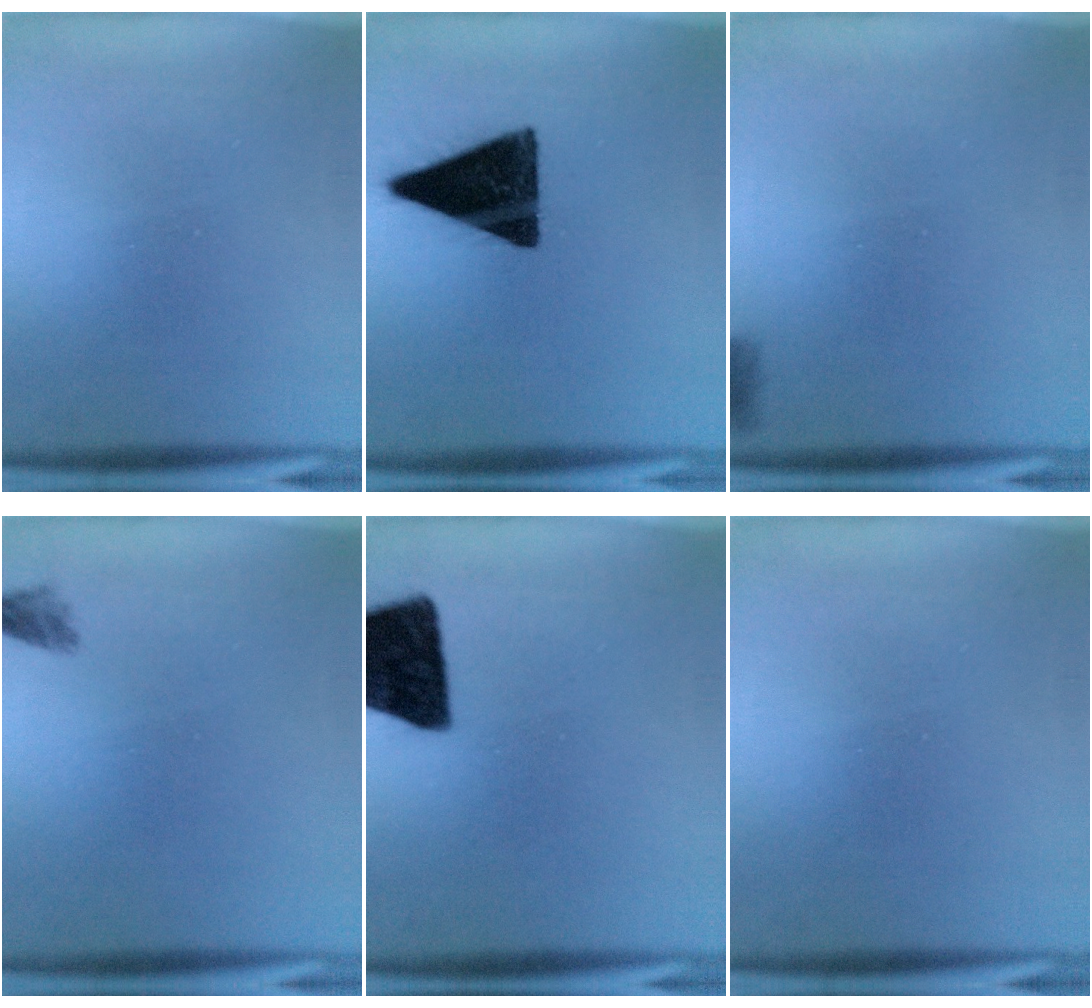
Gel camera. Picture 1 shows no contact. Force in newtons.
{"total": 15.4}
{"total": 2.9}
{"total": 1.6}
{"total": 16.8}
{"total": 0.0}